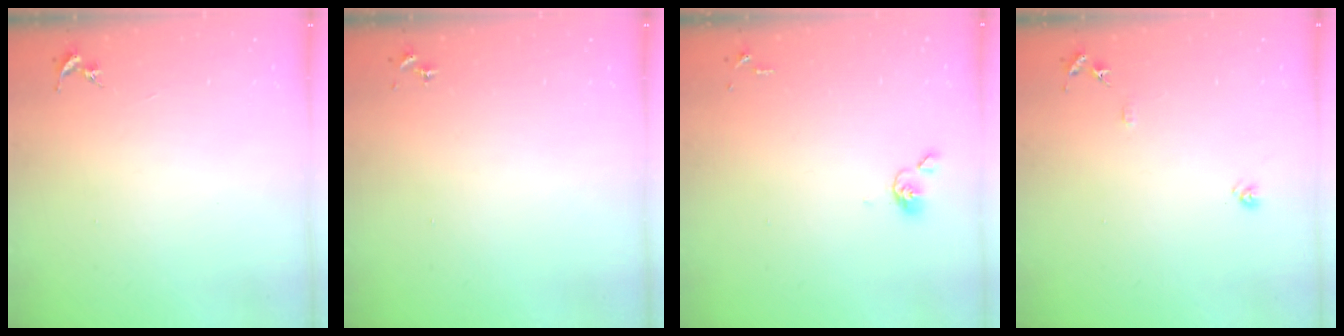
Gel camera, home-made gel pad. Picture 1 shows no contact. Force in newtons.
{"total": 0.0}
{"total": 3.8, "press": 3.7, "slide": 0.8}
{"total": 8.3, "press": 8.3, "slide": 0.7}